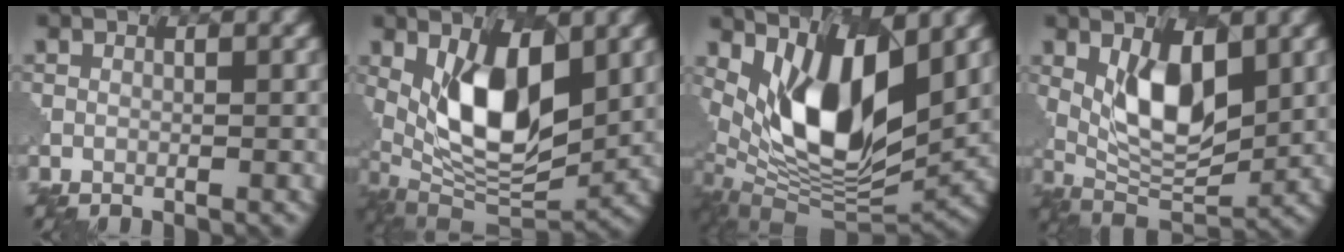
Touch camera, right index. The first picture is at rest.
{"total": 10.6, "force": [2.4, 5.1, 9.0], "torque": [-0.152, -0.011, 0.041]}
{"total": 12.3, "force": [3.8, 5.7, 10.3], "torque": [-0.183, -0.017, 0.074]}
{"total": 7.0, "force": [2.0, 3.2, 5.8], "torque": [-0.104, -0.012, 0.039]}